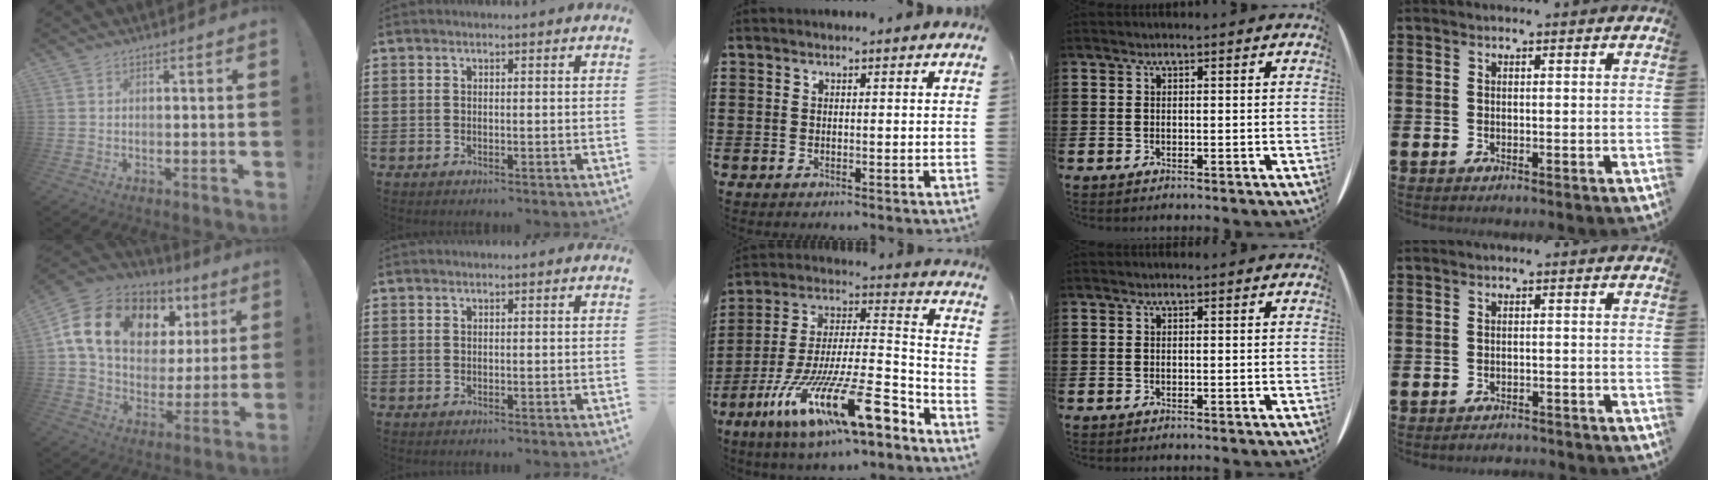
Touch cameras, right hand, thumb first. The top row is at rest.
{"thumb": {"total": 18.8, "force": [9.0, 12.0, 11.3], "torque": [-0.192, -0.033, 0.172]}, "middle": {"total": 18.4, "force": [-11.6, 3.7, 13.7], "torque": [-0.264, 0.015, -0.200]}, "little": {"total": 1.3, "force": [-1.3, 0.0, -0.1], "torque": [-0.003, 0.002, -0.028]}}